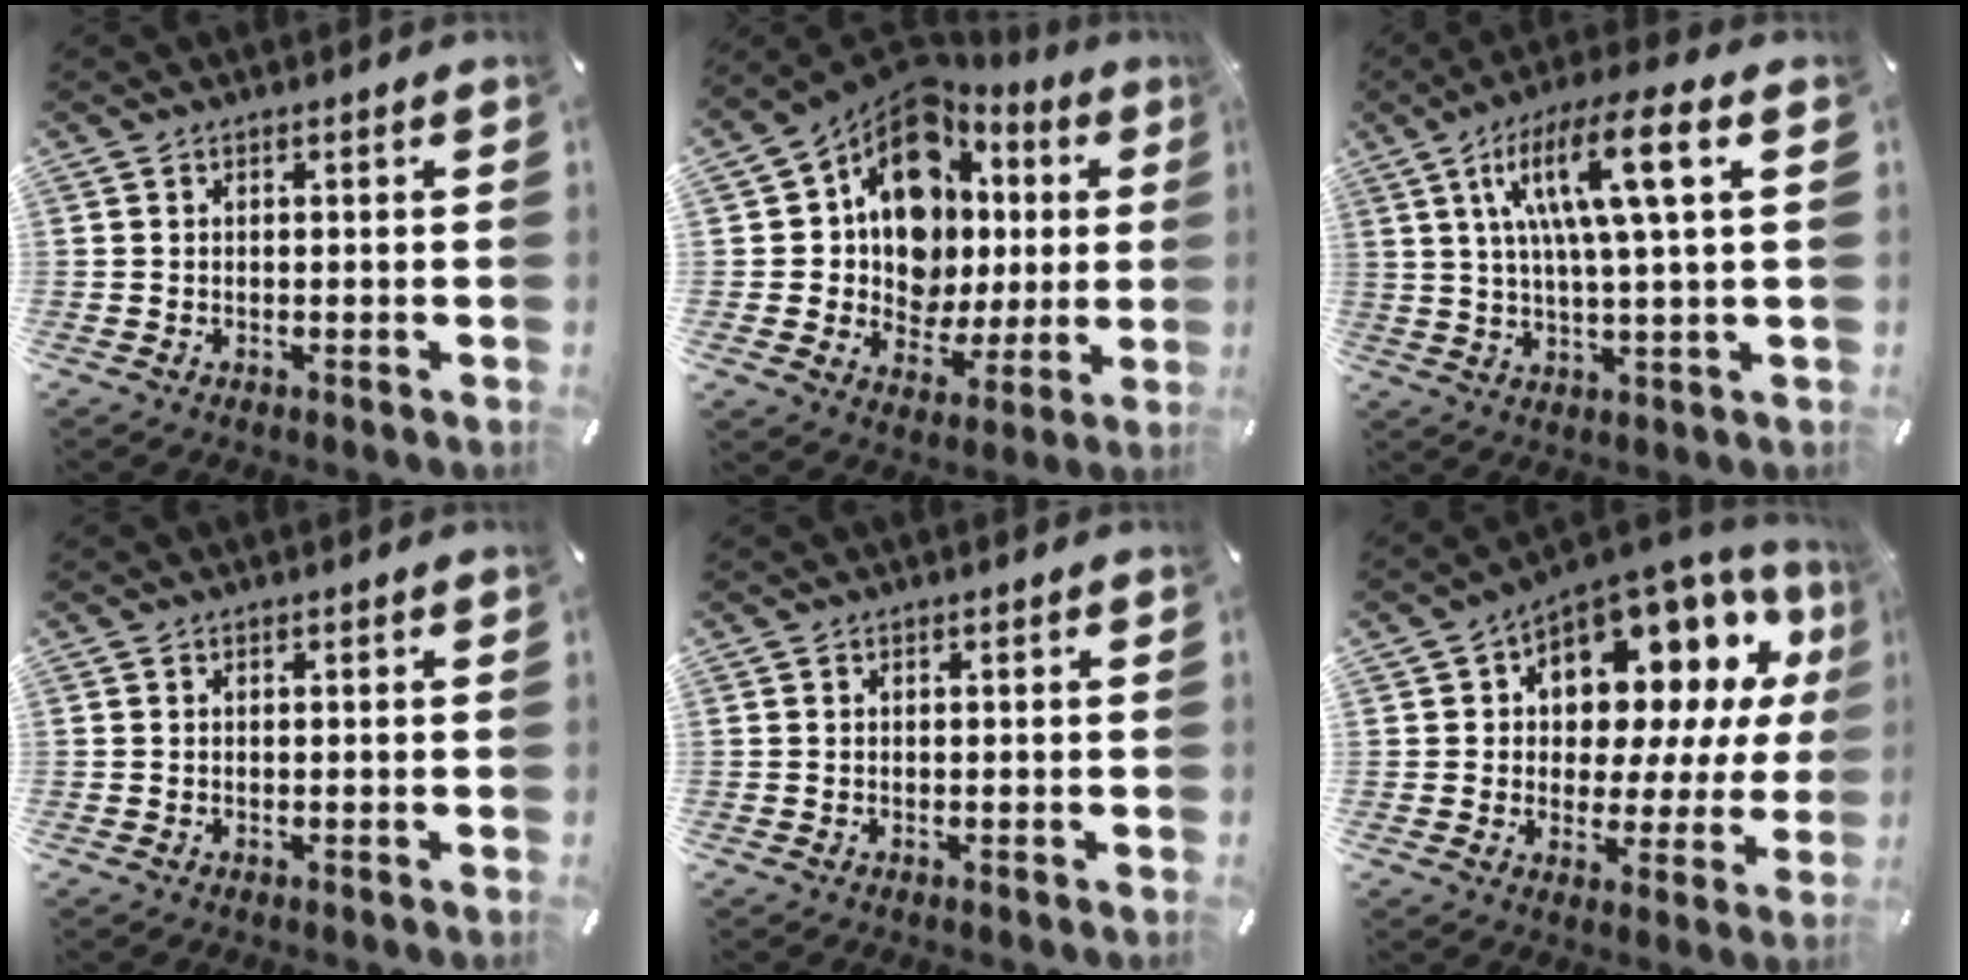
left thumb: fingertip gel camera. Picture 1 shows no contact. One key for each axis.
{"total": 14.2, "fx": 5.1, "fy": 11.2, "fz": 7.1, "tx": -0.131, "ty": -0.055, "tz": 0.095}
{"total": 14.1, "fx": 4.8, "fy": 2.2, "fz": 13.1, "tx": -0.251, "ty": 0.001, "tz": 0.073}
{"total": 0.0}
{"total": 0.0}
{"total": 13.0, "fx": 7.8, "fy": 8.3, "fz": 6.3, "tx": -0.090, "ty": -0.081, "tz": 0.136}